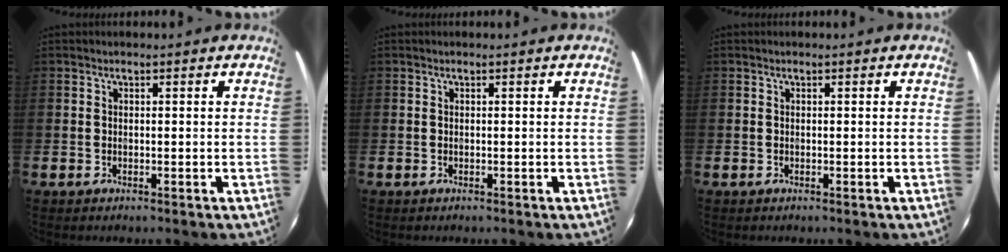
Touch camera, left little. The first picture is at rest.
{"total": 0.0}
{"total": 0.0}